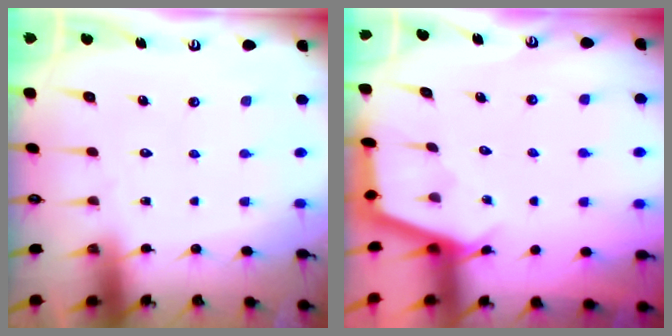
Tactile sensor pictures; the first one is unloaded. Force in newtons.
{"total": 2.9, "press": 2.9, "slide": 0.3}